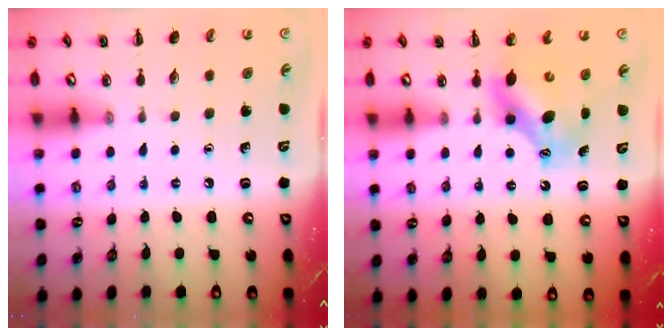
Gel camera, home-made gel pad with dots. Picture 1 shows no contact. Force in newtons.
{"total": 6.9, "press": 6.7, "slide": 1.6}